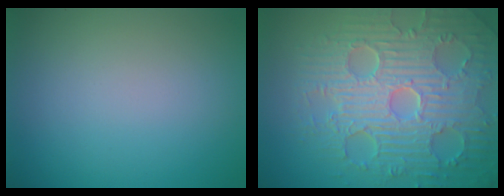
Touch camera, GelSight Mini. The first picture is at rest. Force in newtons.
{"total": 9.8, "press": 6.8, "slide": 7.1}